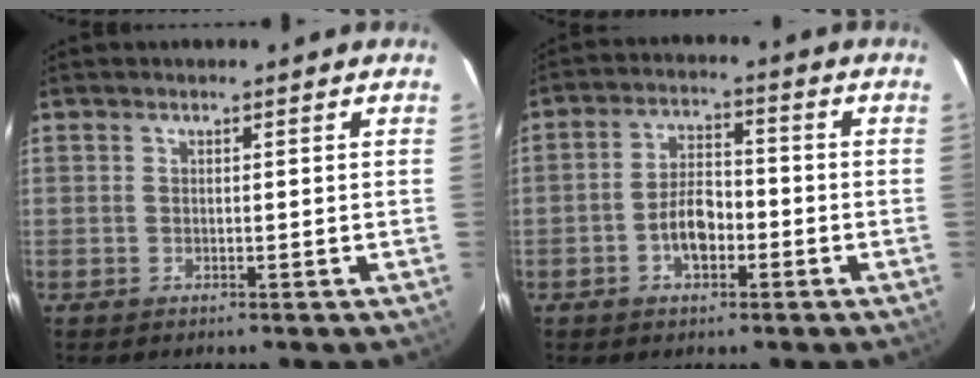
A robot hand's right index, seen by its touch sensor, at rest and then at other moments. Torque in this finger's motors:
{"motor_torque": [1.04, -0.16, 0.21, 0.05]}